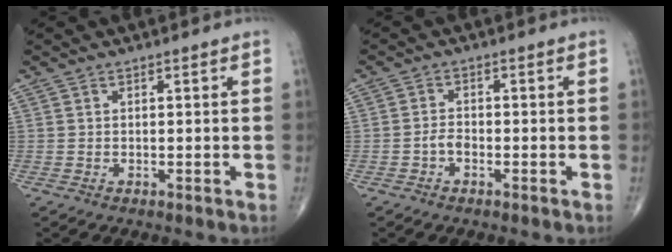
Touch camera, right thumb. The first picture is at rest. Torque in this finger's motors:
{"motor_torque": [0.21, 0.04, -0.11, -0.05, 0.04]}